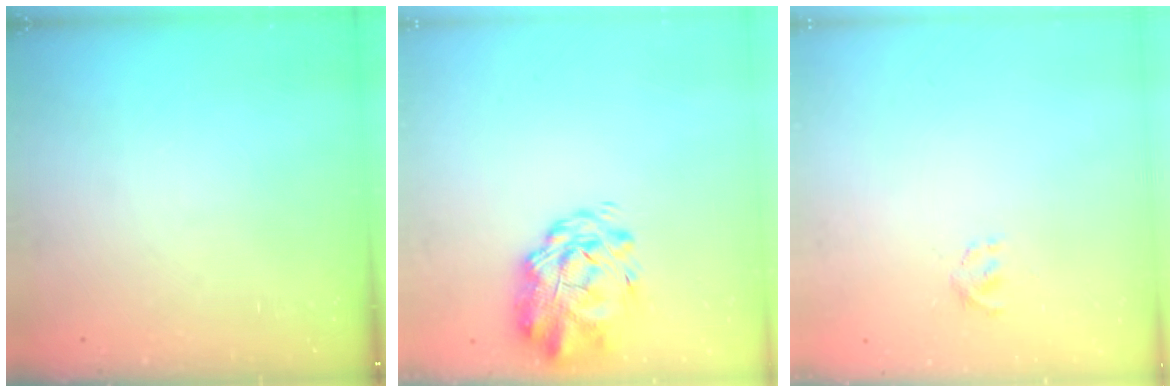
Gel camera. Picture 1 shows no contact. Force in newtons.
{"total": 3.1, "press": 2.6, "slide": 1.7}
{"total": 1.3, "press": 1.1, "slide": 0.7}